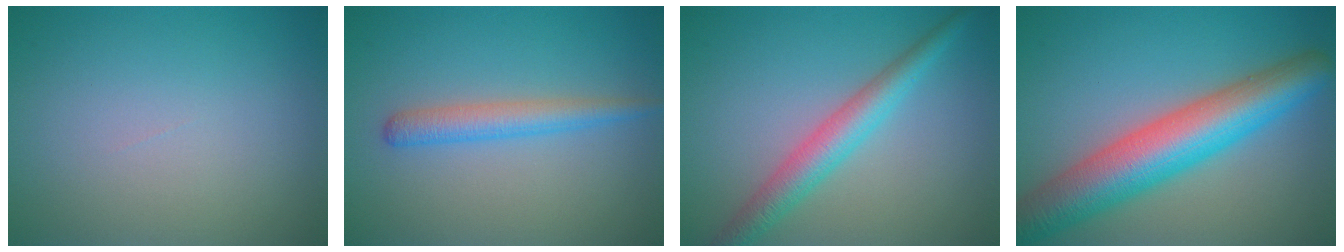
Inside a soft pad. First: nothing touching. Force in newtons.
{"total": 2.6, "press": 2.6, "slide": 0.1}
{"total": 3.9, "press": 3.9, "slide": 0.0}
{"total": 9.3, "press": 9.3, "slide": 0.4}